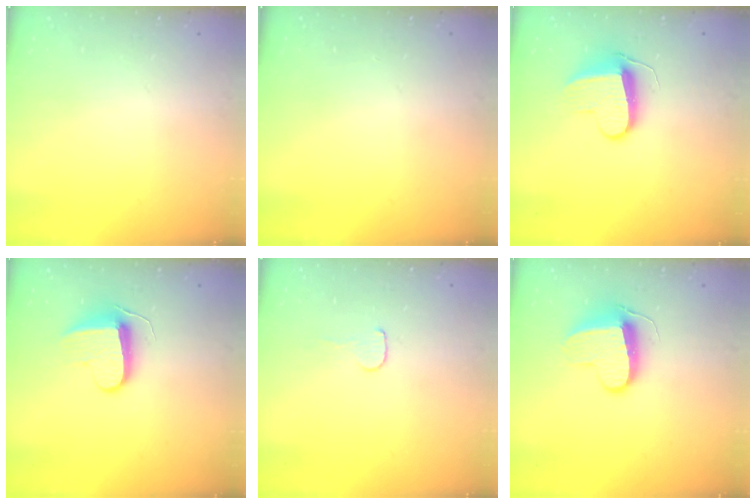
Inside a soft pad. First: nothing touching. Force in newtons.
{"total": 0.0}
{"total": 9.0, "press": 9.0, "slide": 0.6}
{"total": 9.1, "press": 9.1, "slide": 0.0}
{"total": 4.1, "press": 4.1, "slide": 0.4}
{"total": 9.2, "press": 9.2, "slide": 0.3}